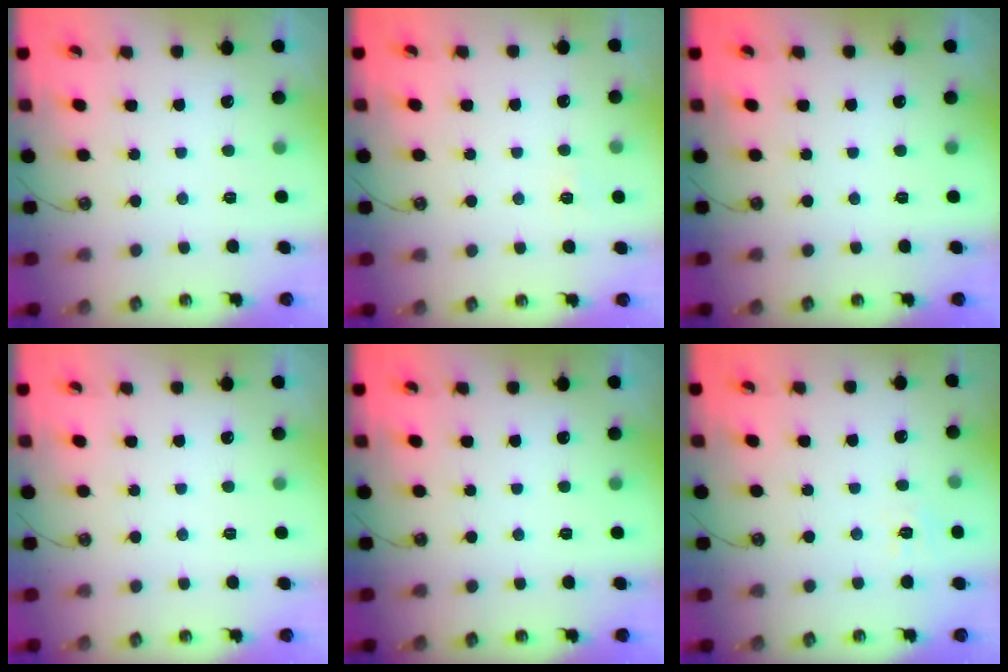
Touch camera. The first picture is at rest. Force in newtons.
{"total": 3.4, "press": 3.4, "slide": 0.5}
{"total": 0.0}
{"total": 0.0}
{"total": 0.0}
{"total": 6.3, "press": 6.3, "slide": 0.8}